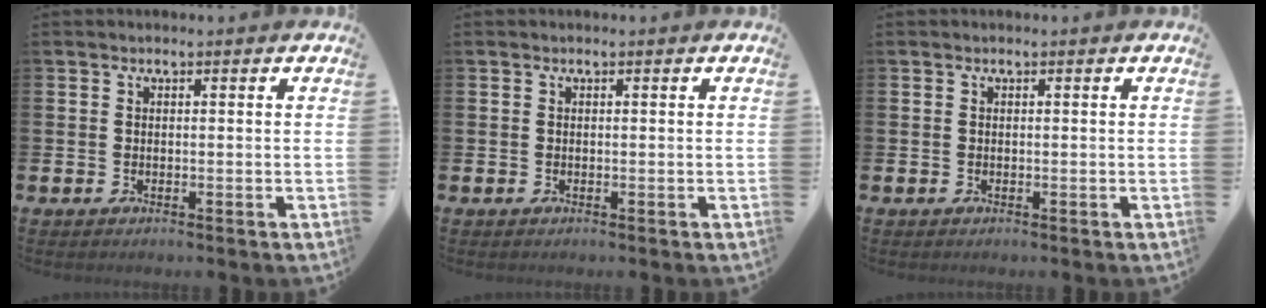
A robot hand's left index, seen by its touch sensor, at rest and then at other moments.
{"total": 0.0}
{"total": 0.0}